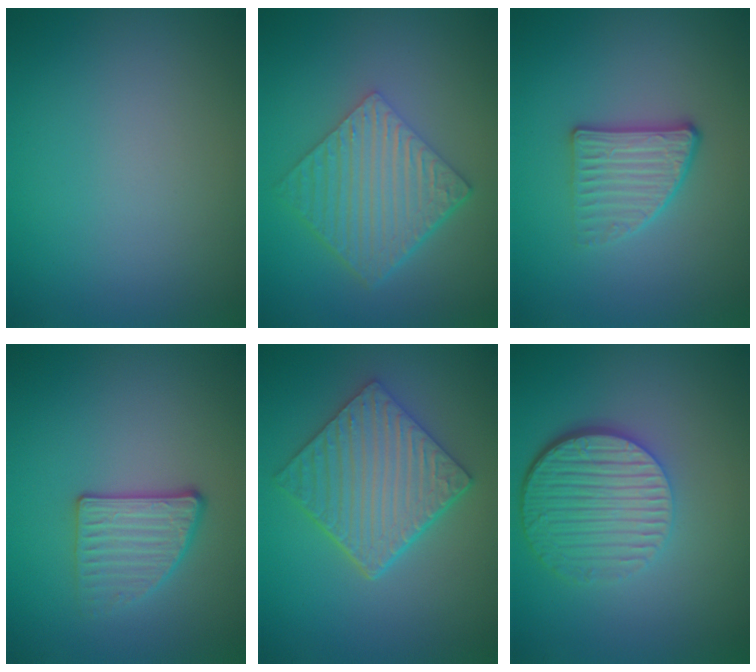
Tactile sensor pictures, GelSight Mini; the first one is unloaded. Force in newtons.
{"total": 6.0, "press": 4.1, "slide": 4.4}
{"total": 2.8, "press": 2.5, "slide": 1.2}
{"total": 2.7, "press": 2.5, "slide": 1.2}
{"total": 5.9, "press": 4.6, "slide": 3.7}
{"total": 5.9, "press": 4.2, "slide": 4.1}